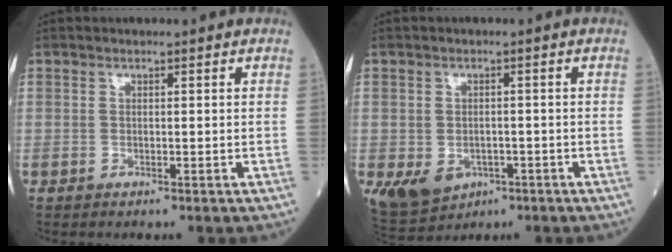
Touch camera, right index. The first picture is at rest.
{"total": 7.4, "force": [-3.2, 5.5, 3.7], "torque": [-0.070, 0.004, -0.035]}